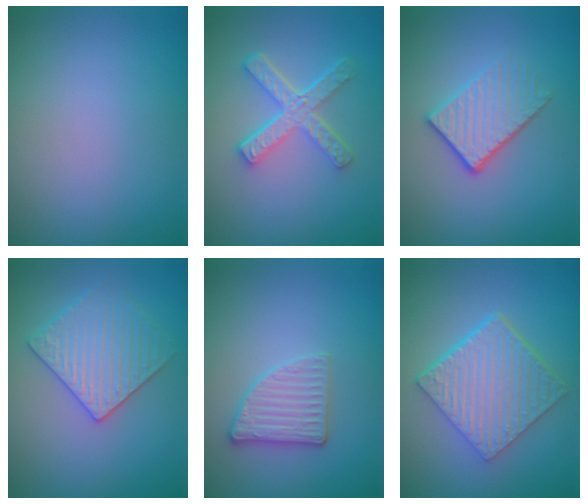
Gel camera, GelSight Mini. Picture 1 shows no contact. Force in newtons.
{"total": 4.5, "press": 3.3, "slide": 3.1}
{"total": 3.3, "press": 2.7, "slide": 1.8}
{"total": 3.5, "press": 3.5, "slide": 0.7}
{"total": 2.8, "press": 2.7, "slide": 0.8}
{"total": 6.4, "press": 4.6, "slide": 4.4}